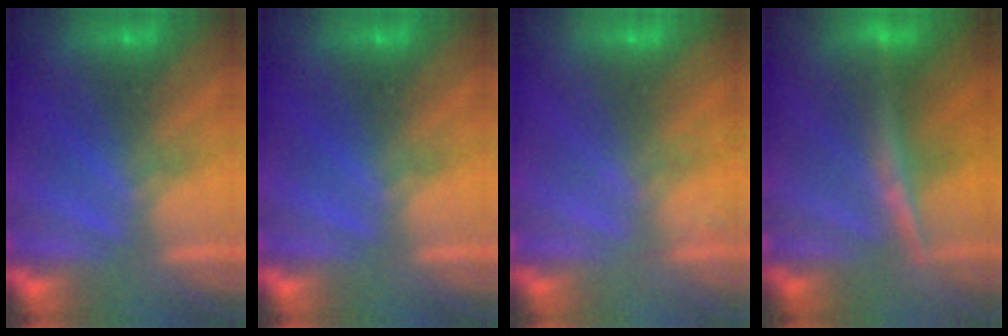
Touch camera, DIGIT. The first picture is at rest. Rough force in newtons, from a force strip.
{"total": 0.0}
{"total": 2.1}
{"total": 5.2}